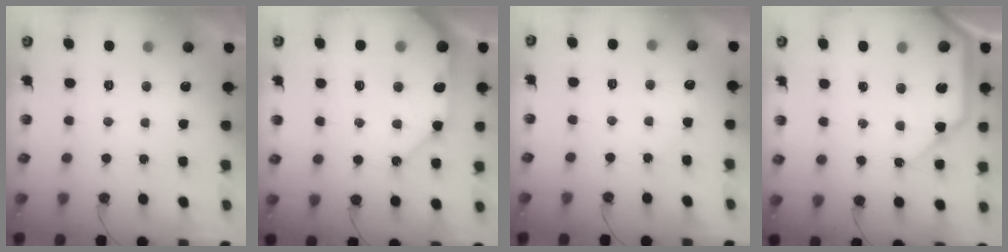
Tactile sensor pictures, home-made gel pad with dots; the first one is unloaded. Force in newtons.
{"total": 14.4, "press": 14.3, "slide": 2.1}
{"total": 5.6, "press": 5.6, "slide": 0.6}
{"total": 16.2, "press": 16.1, "slide": 2.2}